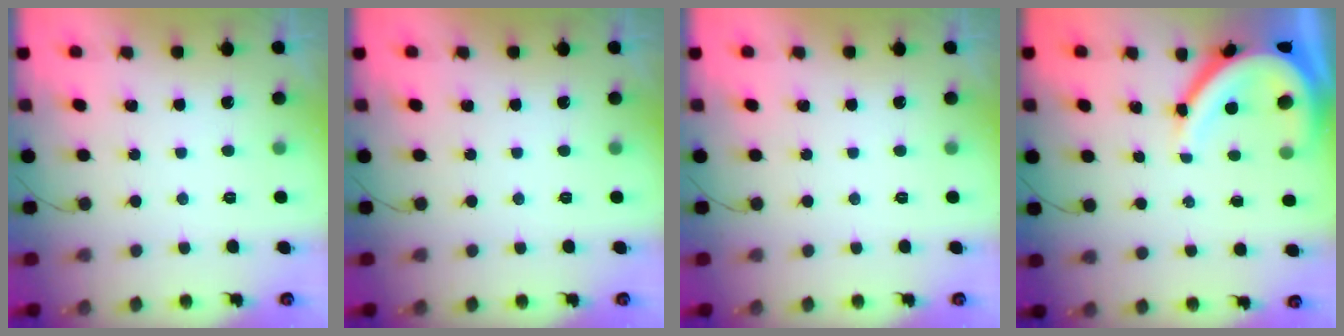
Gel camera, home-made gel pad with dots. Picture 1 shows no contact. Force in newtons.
{"total": 0.0}
{"total": 0.0}
{"total": 10.9, "press": 10.9, "slide": 1.1}